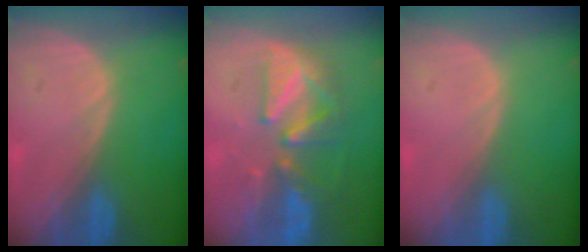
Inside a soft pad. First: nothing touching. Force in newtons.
{"total": 8.4, "press": 8.0, "slide": 2.4}
{"total": 0.0}